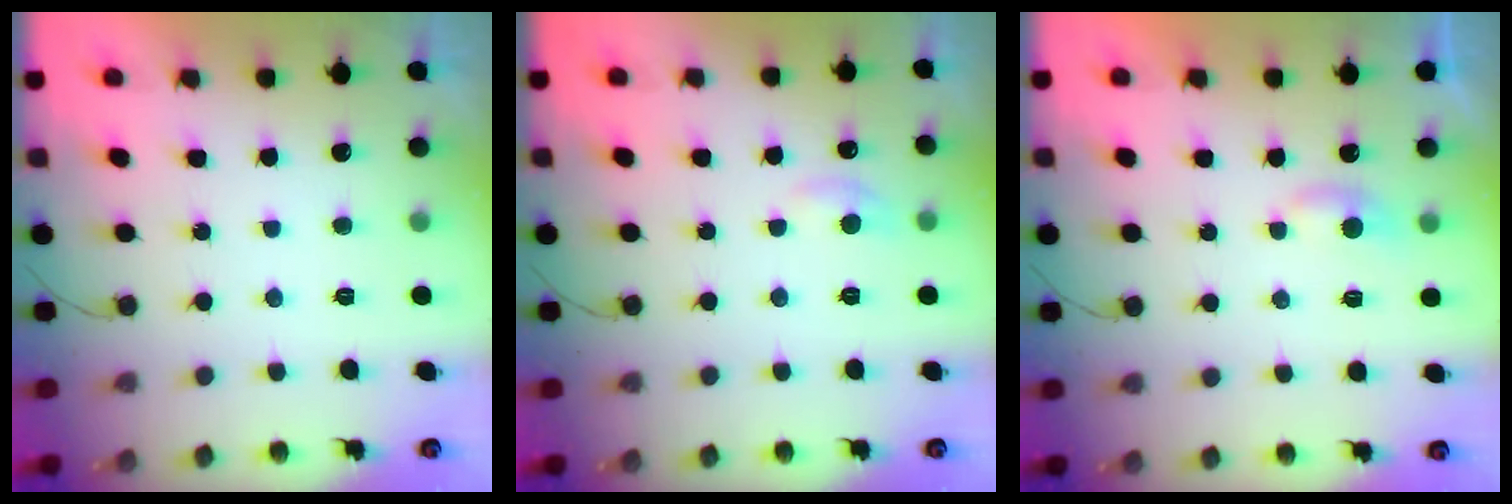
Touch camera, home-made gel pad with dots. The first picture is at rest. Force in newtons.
{"total": 6.8, "press": 6.7, "slide": 0.9}
{"total": 3.9, "press": 3.8, "slide": 0.4}